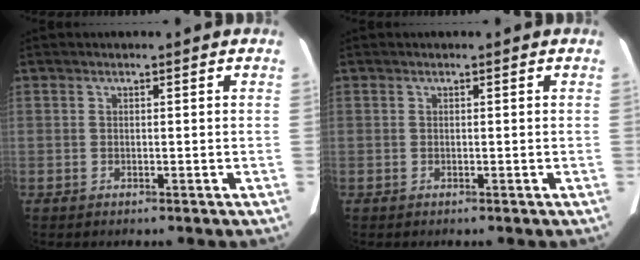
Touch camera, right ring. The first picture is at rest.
{"total": 0.0}